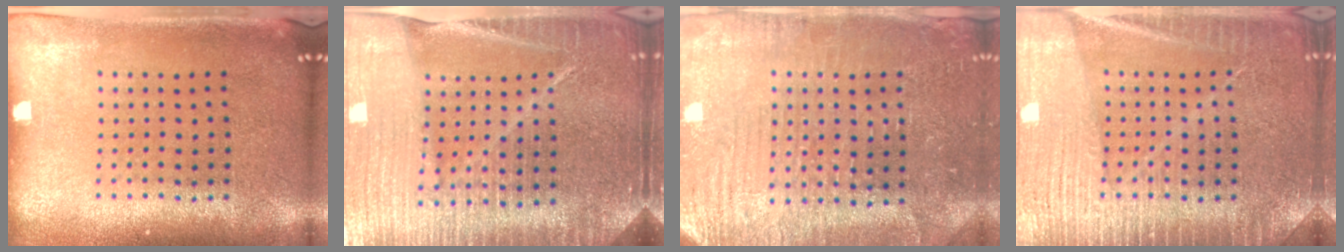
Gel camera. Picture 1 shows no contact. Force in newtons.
{"total": 5.3, "press": 4.7, "slide": 2.4}
{"total": 3.5, "press": 3.5, "slide": 0.6}
{"total": 3.7, "press": 3.6, "slide": 0.4}